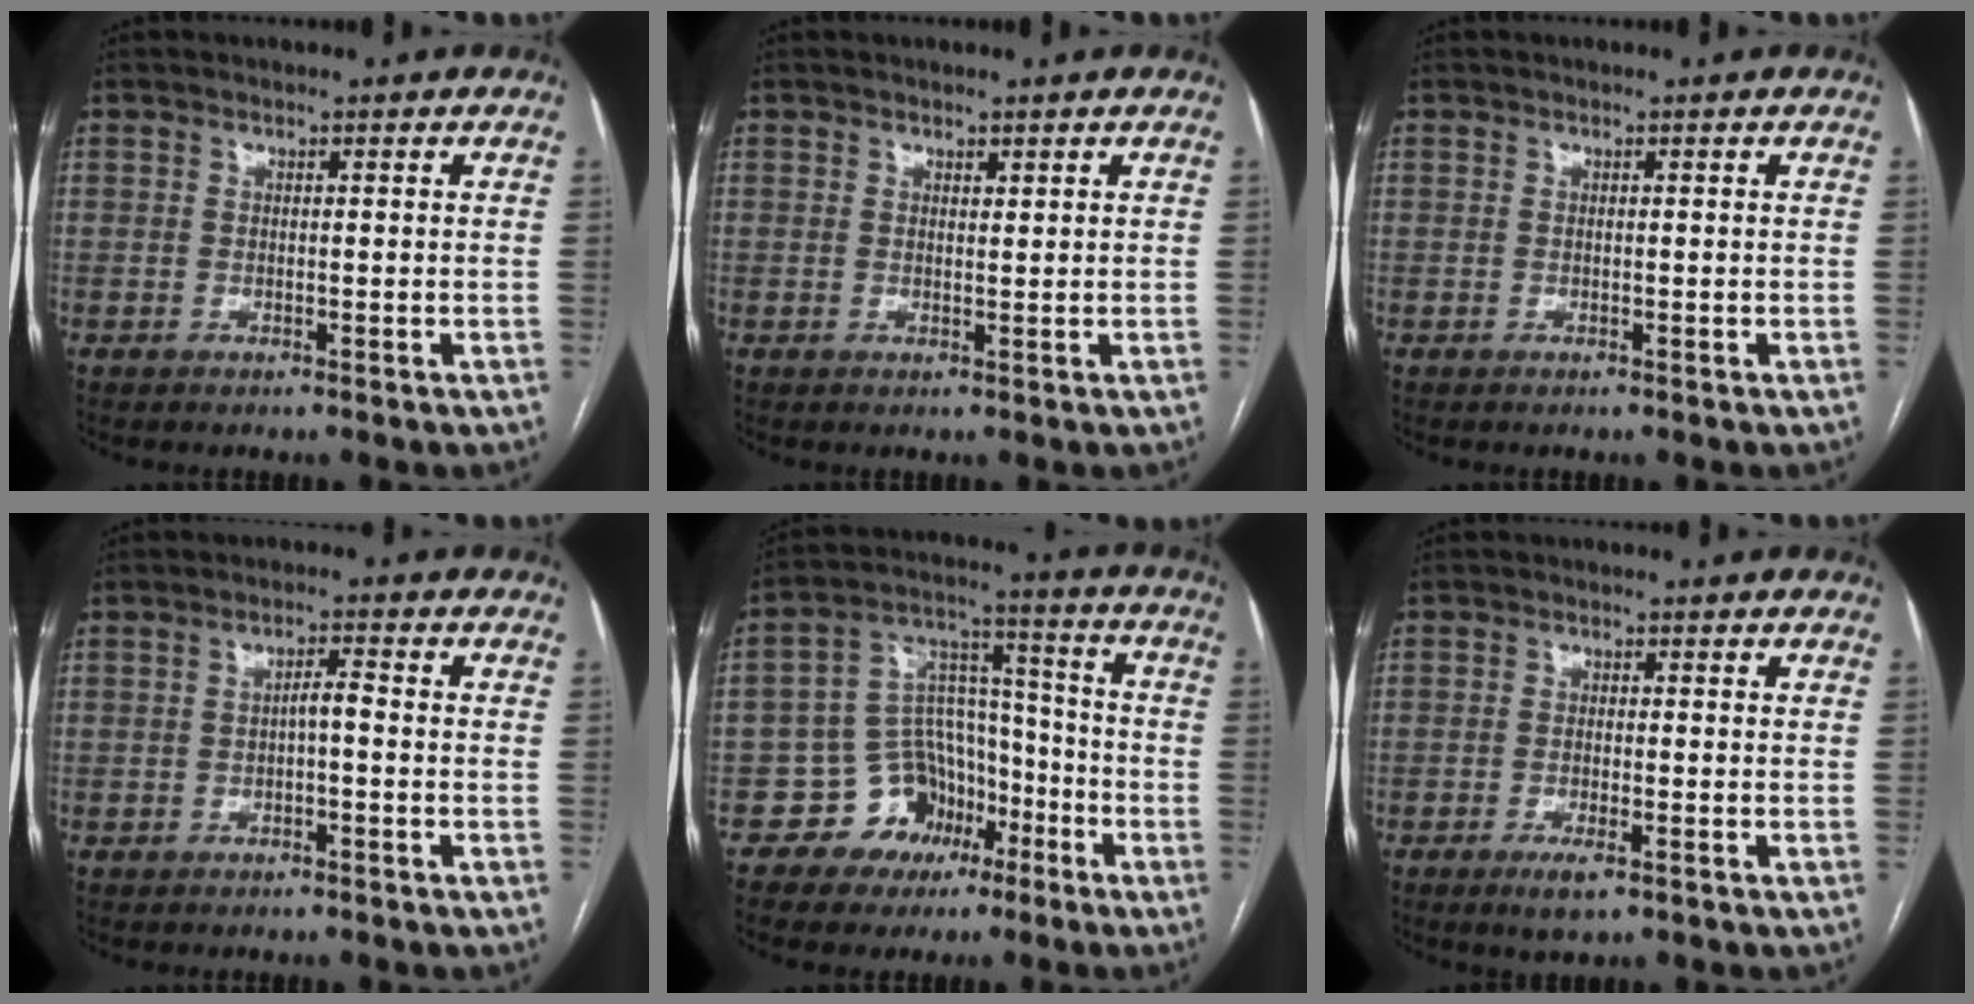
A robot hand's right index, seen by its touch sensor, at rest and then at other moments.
{"total": 0.7, "force": [0.5, 0.2, 0.4], "torque": [-0.007, -0.005, 0.008]}
{"total": 0.0}
{"total": 2.2, "force": [-0.5, 0.4, 2.1], "torque": [-0.033, 0.006, -0.009]}
{"total": 10.8, "force": [-5.6, 8.3, 3.9], "torque": [-0.068, 0.045, -0.088]}
{"total": 3.6, "force": [-2.0, 0.8, 2.8], "torque": [-0.052, -0.005, -0.032]}